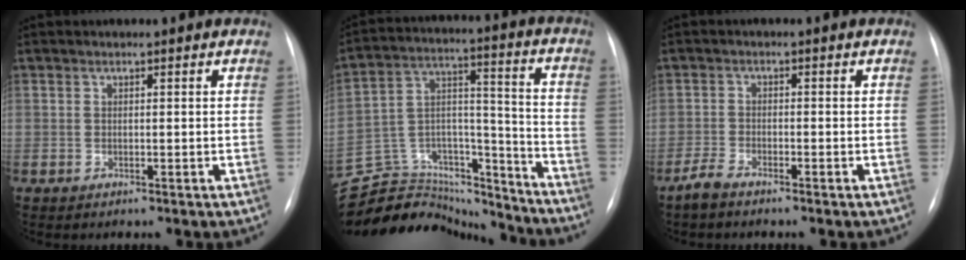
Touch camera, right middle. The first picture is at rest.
{"total": 21.6, "force": [-20.6, 5.7, 3.1], "torque": [-0.079, 0.064, -0.314]}
{"total": 2.5, "force": [-2.2, 0.2, 1.2], "torque": [-0.041, -0.008, -0.044]}